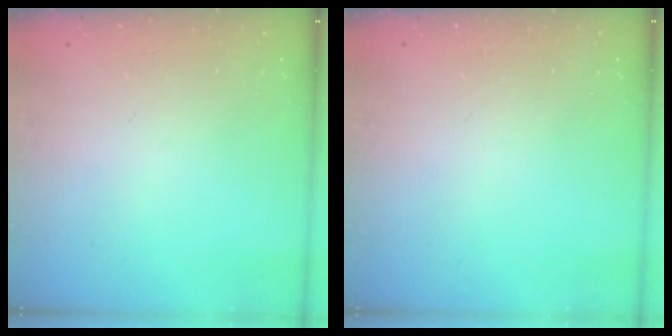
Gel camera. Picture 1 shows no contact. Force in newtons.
{"total": 0.0}